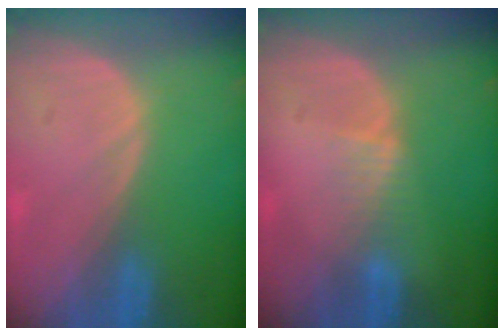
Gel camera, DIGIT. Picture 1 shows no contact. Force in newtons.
{"total": 1.9, "press": 1.9, "slide": 0.2}